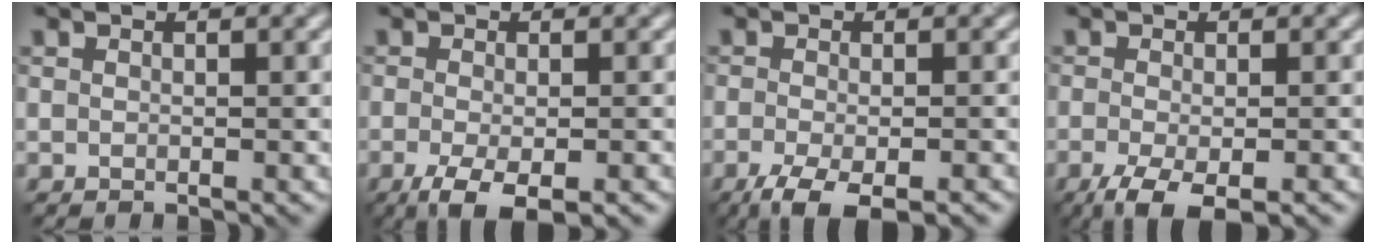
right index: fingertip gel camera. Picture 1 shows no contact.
{"total": 4.5, "force": [-2.4, 1.3, 3.5], "torque": [-0.067, -0.007, -0.040]}
{"total": 4.9, "force": [-3.1, 1.3, 3.6], "torque": [-0.062, -0.009, -0.056]}
{"total": 4.5, "force": [-2.6, 1.2, 3.4], "torque": [-0.064, -0.008, -0.047]}